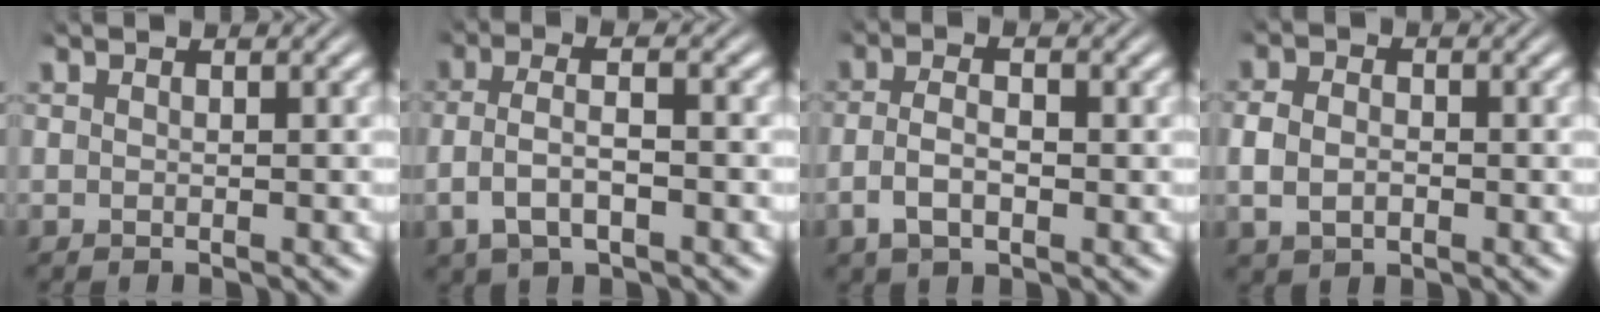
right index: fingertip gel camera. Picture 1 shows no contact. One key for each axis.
{"total": 4.1, "fx": -1.0, "fy": 2.4, "fz": 3.2, "tx": -0.072, "ty": -0.002, "tz": -0.014}
{"total": 3.4, "fx": -0.9, "fy": 1.9, "fz": 2.7, "tx": -0.063, "ty": 0.000, "tz": -0.014}
{"total": 3.0, "fx": -0.2, "fy": 2.4, "fz": 1.8, "tx": -0.045, "ty": -0.002, "tz": 0.001}